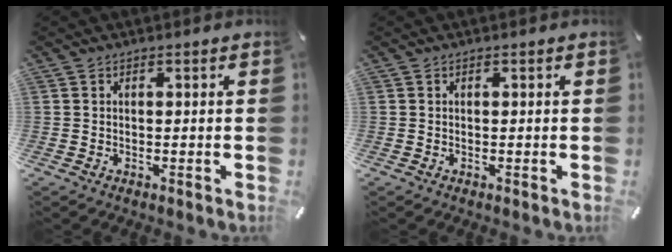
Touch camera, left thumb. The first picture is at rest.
{"total": 0.0}